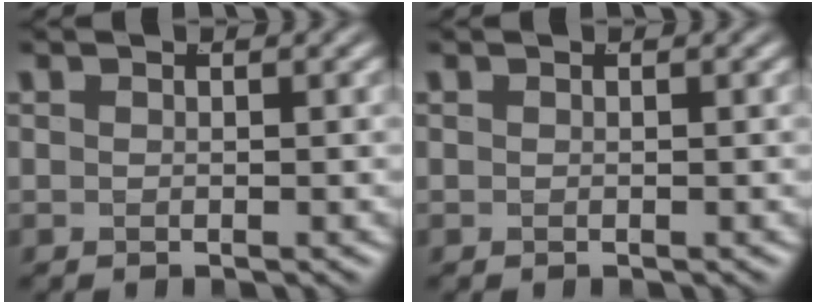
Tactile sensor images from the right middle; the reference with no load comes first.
{"total": 0.0}